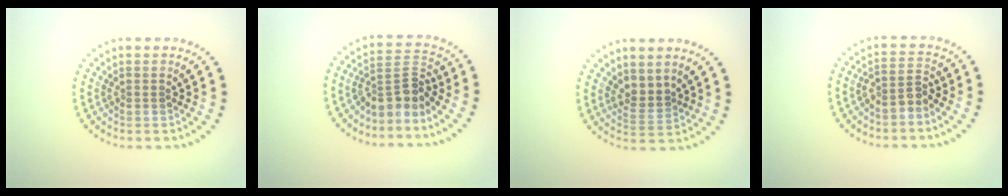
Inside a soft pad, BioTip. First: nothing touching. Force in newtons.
{"total": 3.4, "press": 2.4, "slide": 2.4}
{"total": 2.0, "press": 1.6, "slide": 1.1}
{"total": 2.2, "press": 1.7, "slide": 1.4}